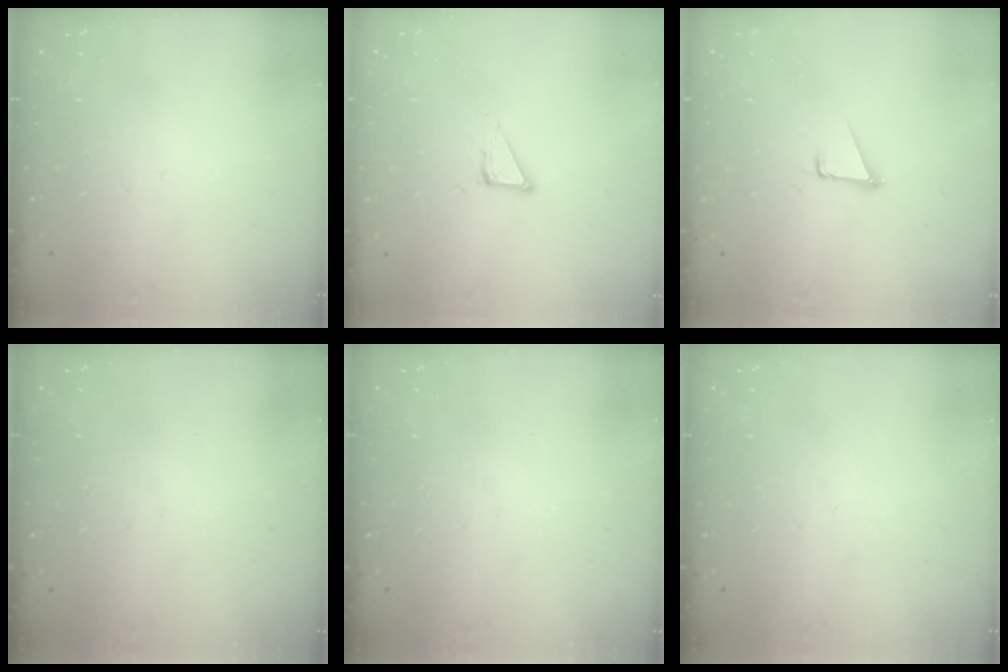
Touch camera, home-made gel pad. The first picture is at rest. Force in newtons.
{"total": 1.9, "press": 1.9, "slide": 0.1}
{"total": 1.7, "press": 1.7, "slide": 0.1}
{"total": 0.0}
{"total": 0.0}
{"total": 0.0}